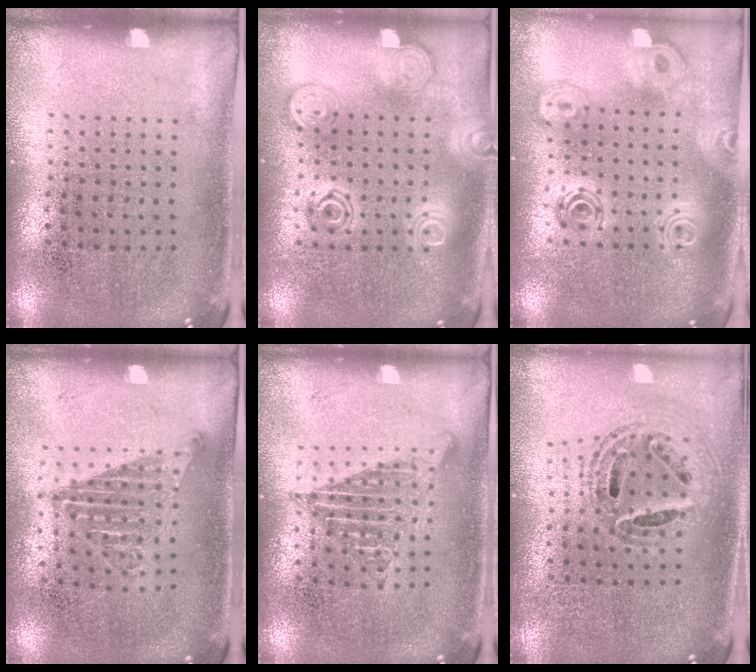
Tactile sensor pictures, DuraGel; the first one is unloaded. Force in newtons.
{"total": 2.8, "press": 2.8, "slide": 0.4}
{"total": 2.0, "press": 1.7, "slide": 1.1}
{"total": 1.2, "press": 1.0, "slide": 0.7}
{"total": 1.2, "press": 1.2, "slide": 0.1}
{"total": 0.9, "press": 0.8, "slide": 0.2}